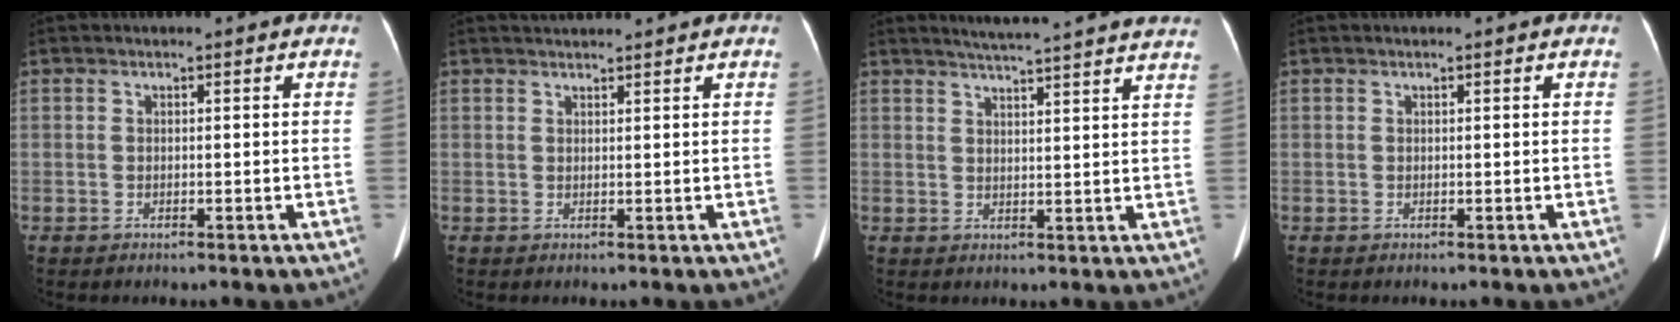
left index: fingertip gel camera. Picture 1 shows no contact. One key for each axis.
{"total": 2.3, "fx": 2.2, "fy": -0.2, "fz": 0.5, "tx": -0.005, "ty": 0.026, "tz": 0.042}
{"total": 17.3, "fx": 16.1, "fy": -0.3, "fz": 6.4, "tx": -0.098, "ty": -0.017, "tz": 0.196}
{"total": 0.0}